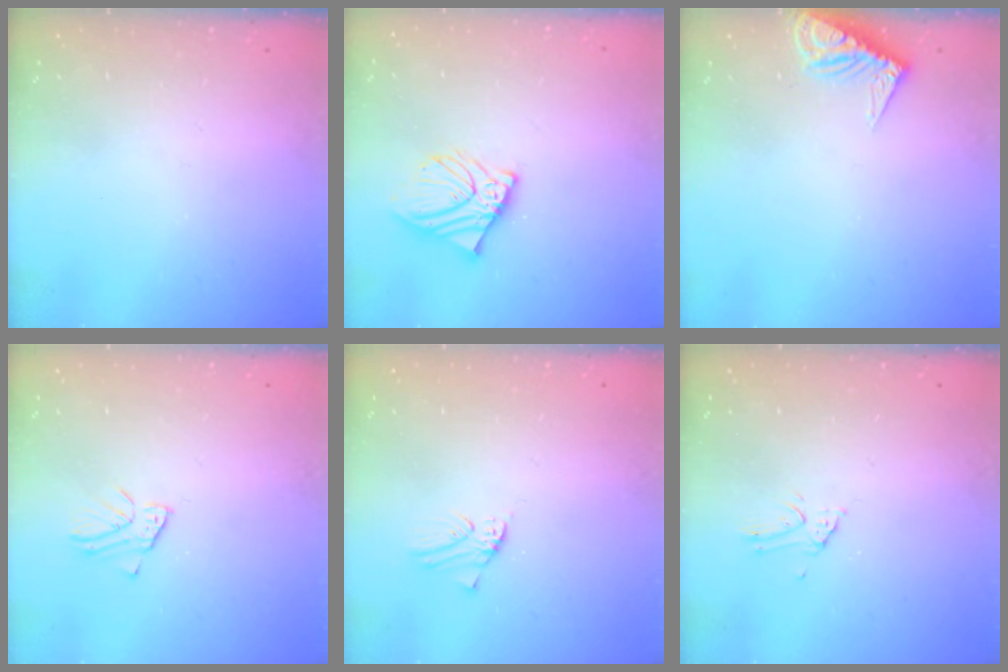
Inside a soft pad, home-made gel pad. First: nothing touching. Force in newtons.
{"total": 9.6, "press": 9.4, "slide": 1.8}
{"total": 9.6, "press": 9.6, "slide": 0.3}
{"total": 3.9, "press": 3.9, "slide": 0.3}
{"total": 0.0}
{"total": 1.1, "press": 1.1, "slide": 0.0}